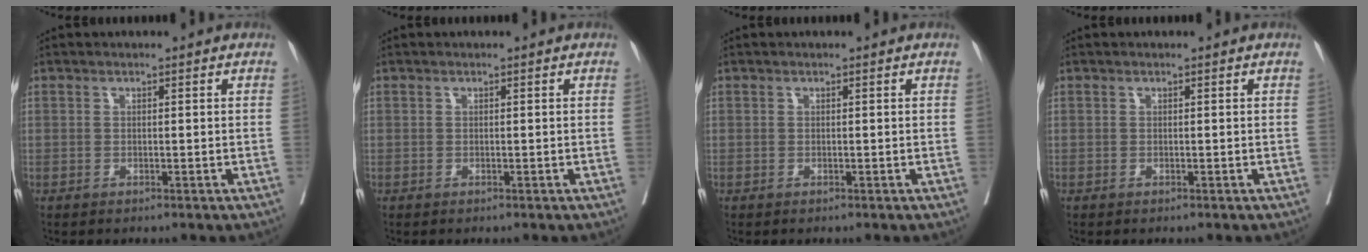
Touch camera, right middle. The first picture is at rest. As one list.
[{"total": 0.0}, {"total": 0.0}, {"total": 0.0}]